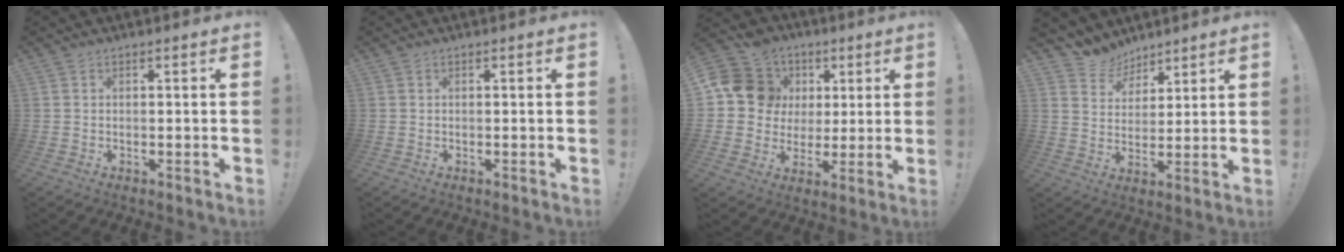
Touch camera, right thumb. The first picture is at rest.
{"total": 0.0}
{"total": 15.1, "force": [3.7, 13.5, 5.8], "torque": [-0.082, -0.004, 0.086]}
{"total": 8.6, "force": [7.0, 5.1, 0.6], "torque": [-0.030, -0.055, 0.140]}